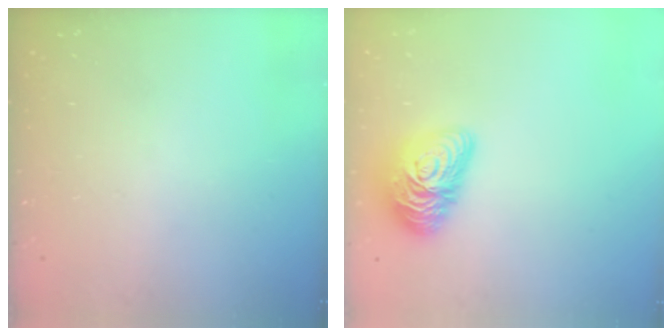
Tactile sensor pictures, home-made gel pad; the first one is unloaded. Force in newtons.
{"total": 14.2, "press": 14.2, "slide": 0.8}